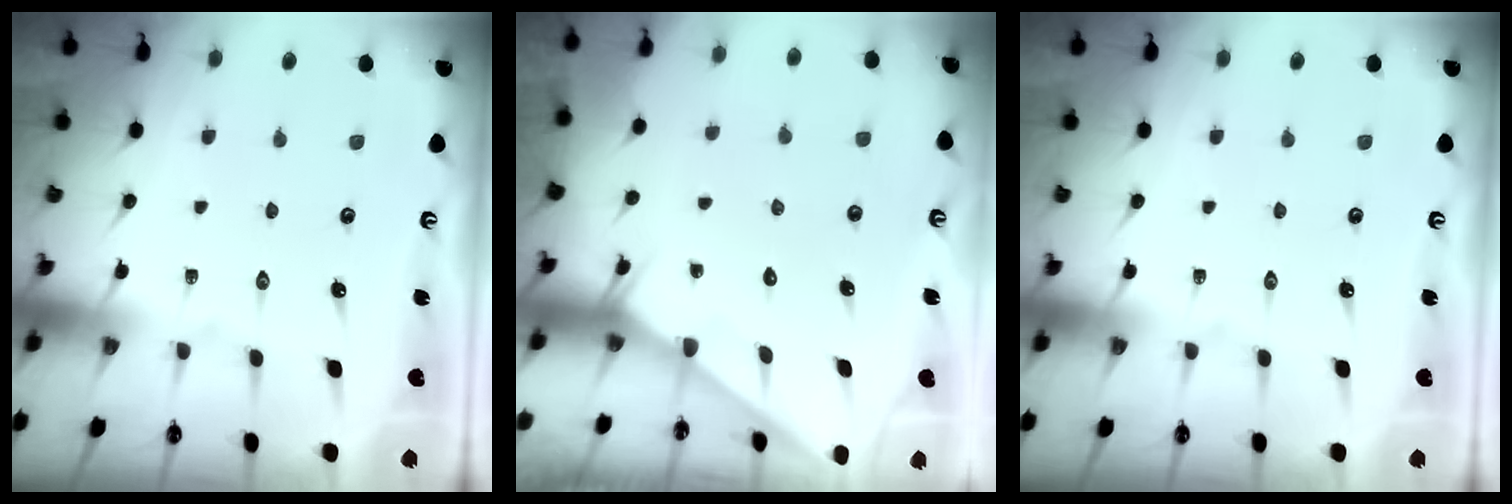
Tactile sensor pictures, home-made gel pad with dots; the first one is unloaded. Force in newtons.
{"total": 2.7, "press": 2.7, "slide": 0.2}
{"total": 0.0}